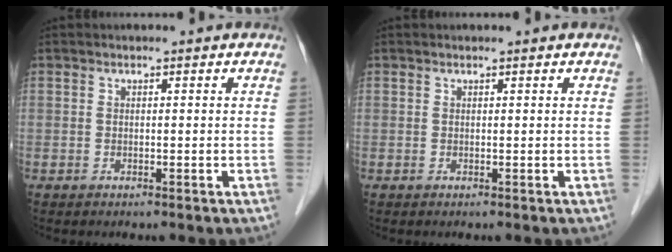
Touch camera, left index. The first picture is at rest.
{"total": 0.7, "force": [0.7, 0.0, 0.2], "torque": [-0.009, 0.004, 0.009]}